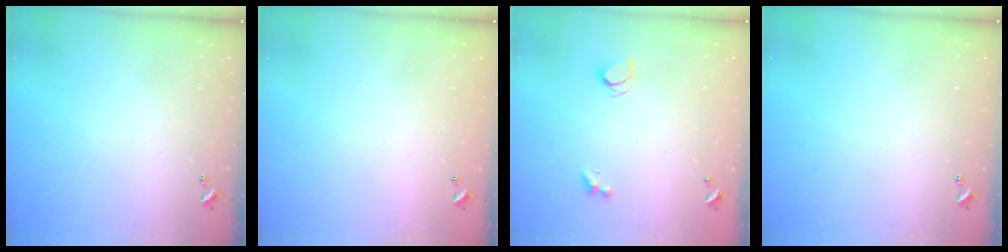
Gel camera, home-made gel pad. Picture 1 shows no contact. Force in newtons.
{"total": 2.8, "press": 2.8, "slide": 0.1}
{"total": 2.5, "press": 2.4, "slide": 0.6}
{"total": 0.0}